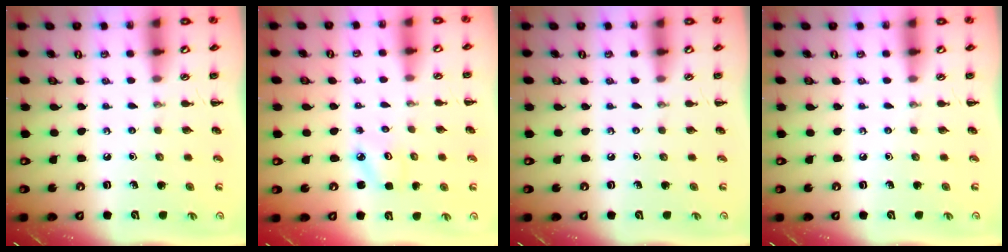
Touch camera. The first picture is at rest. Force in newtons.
{"total": 2.9, "press": 2.8, "slide": 0.5}
{"total": 0.0}
{"total": 0.0}